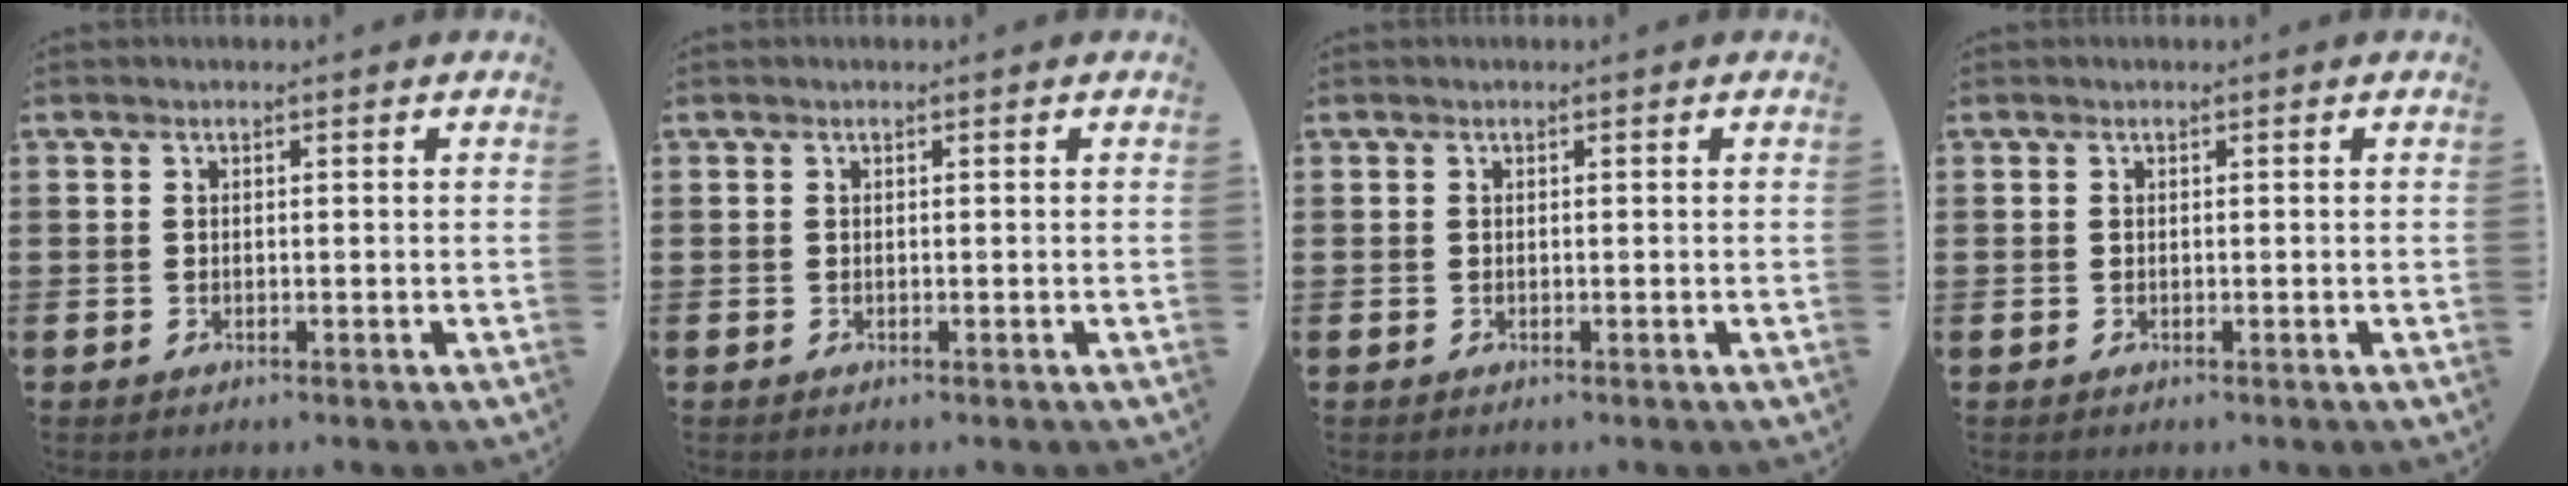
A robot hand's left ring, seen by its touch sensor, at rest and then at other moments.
{"total": 0.0}
{"total": 0.0}
{"total": 0.0}